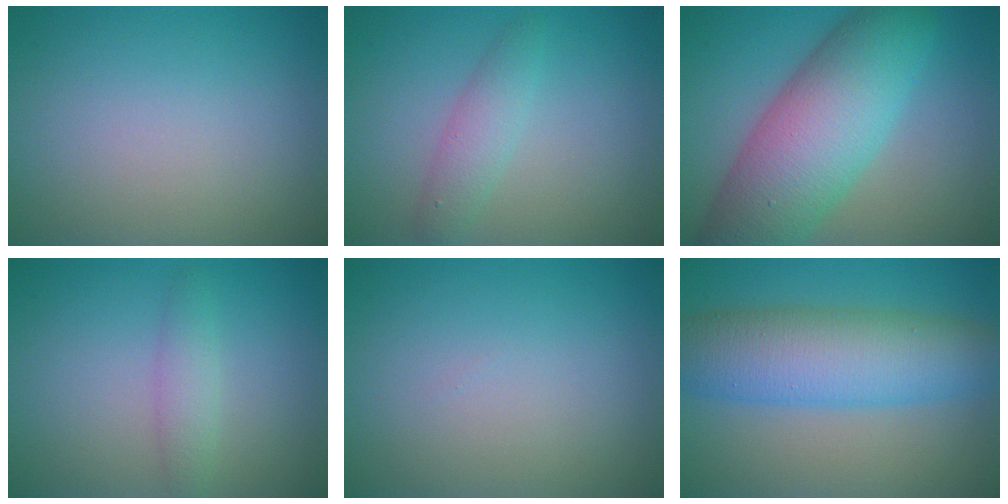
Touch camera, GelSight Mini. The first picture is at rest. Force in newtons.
{"total": 2.4, "press": 2.4, "slide": 0.1}
{"total": 11.3, "press": 11.3, "slide": 0.4}
{"total": 1.8, "press": 1.8, "slide": 0.0}
{"total": 0.0}
{"total": 8.5, "press": 8.5, "slide": 0.2}